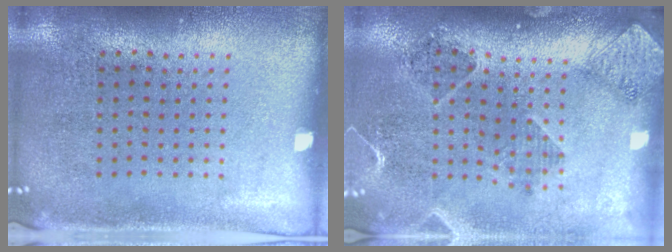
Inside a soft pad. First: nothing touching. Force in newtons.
{"total": 1.6, "press": 1.5, "slide": 0.4}